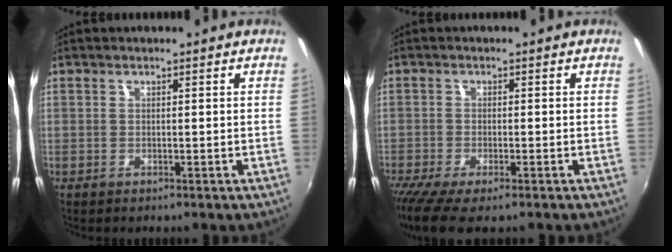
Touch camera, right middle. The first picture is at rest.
{"total": 7.9, "force": [-5.8, 1.6, 5.1], "torque": [-0.120, -0.040, -0.103]}